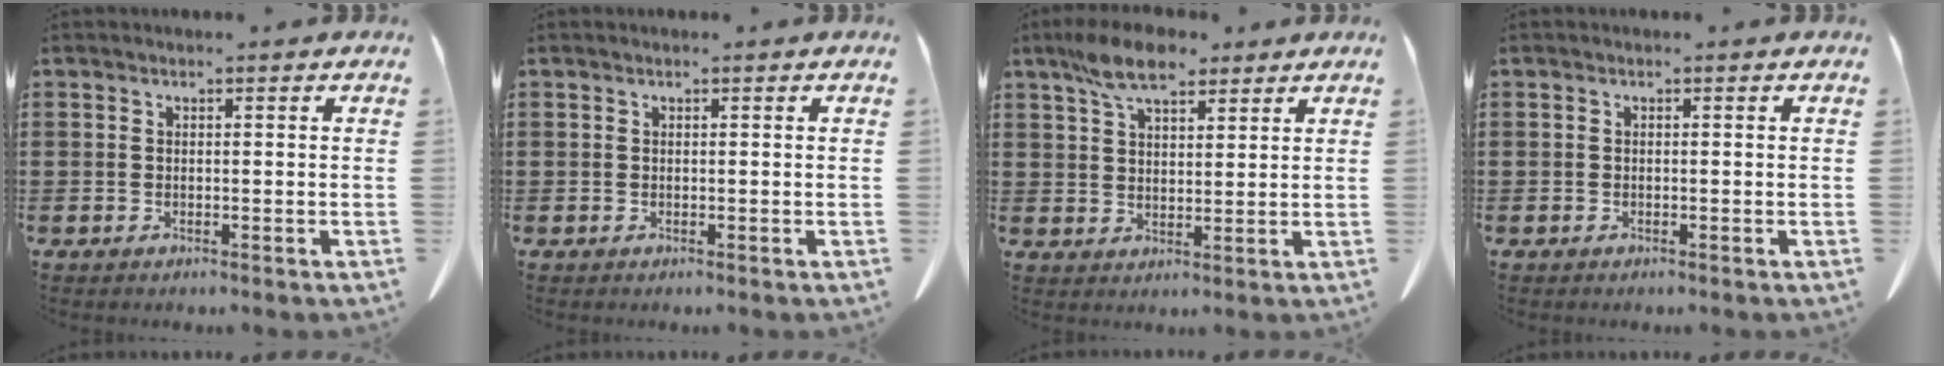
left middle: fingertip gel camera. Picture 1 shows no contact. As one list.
[{"total": 0.0}, {"total": 7.7, "force": [5.6, 3.0, 4.5], "torque": [-0.103, 0.000, 0.103]}, {"total": 0.0}]